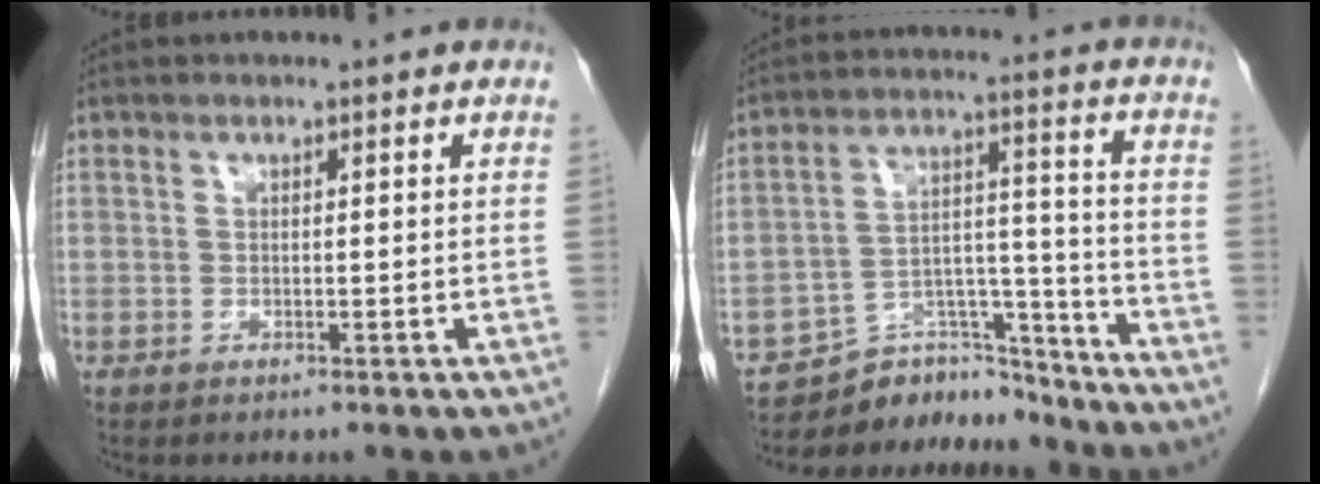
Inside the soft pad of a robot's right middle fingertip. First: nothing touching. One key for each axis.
{"total": 10.4, "fx": -10.0, "fy": 2.5, "fz": 0.2, "tx": 0.007, "ty": 0.053, "tz": -0.169}